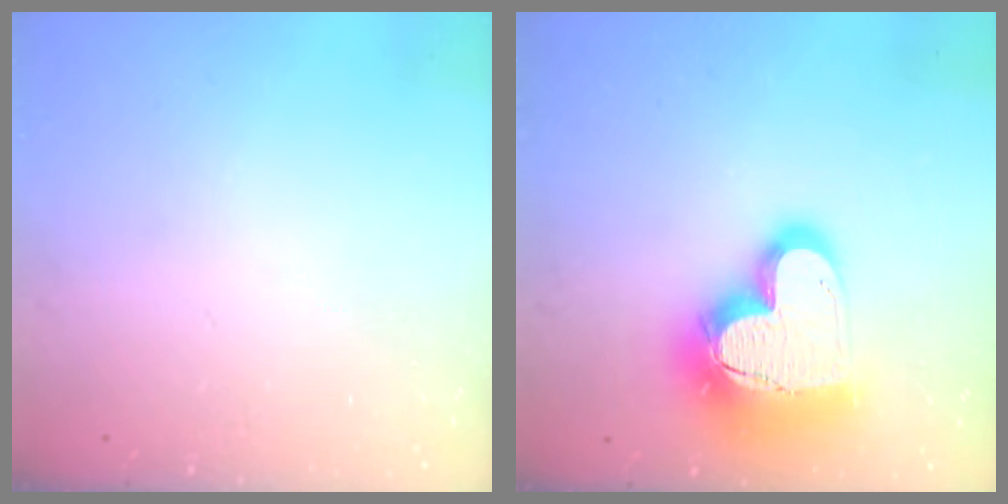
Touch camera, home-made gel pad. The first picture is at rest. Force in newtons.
{"total": 22.3, "press": 22.3, "slide": 1.7}